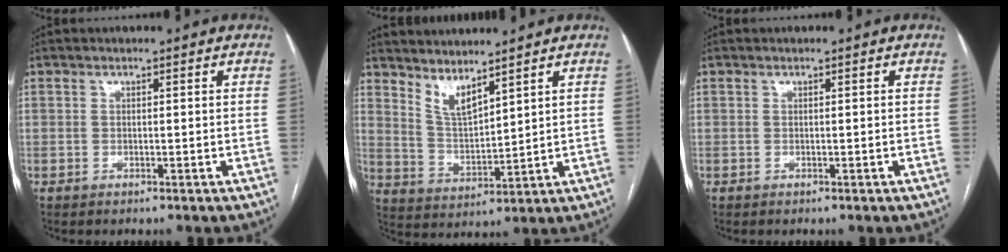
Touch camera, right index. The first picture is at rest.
{"total": 5.5, "force": [4.6, 0.9, 2.7], "torque": [-0.061, -0.014, 0.105]}
{"total": 0.0}